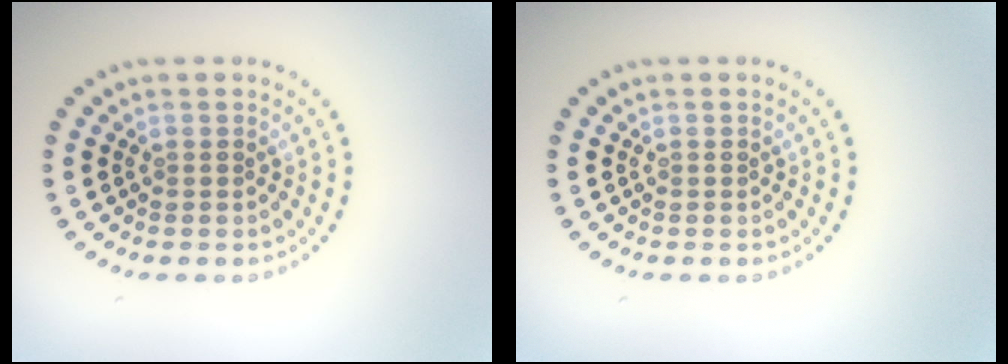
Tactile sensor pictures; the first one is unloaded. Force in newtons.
{"total": 0.0}